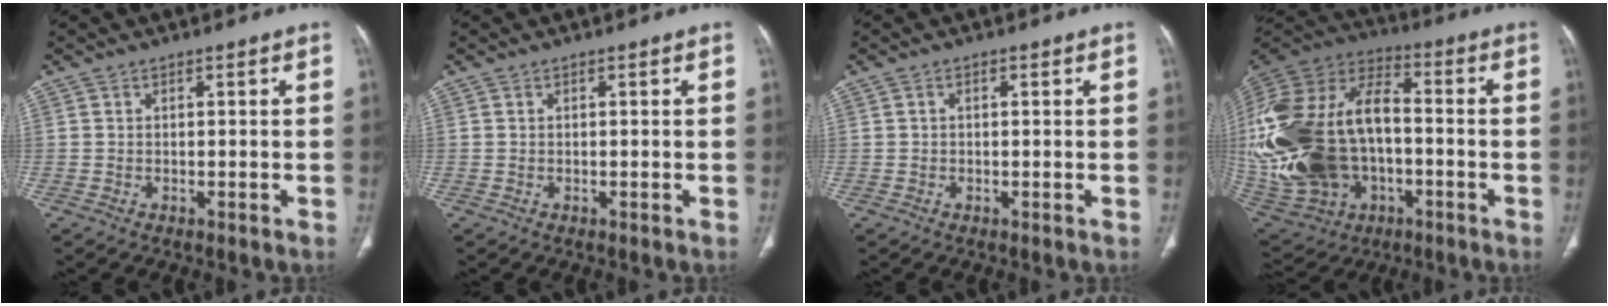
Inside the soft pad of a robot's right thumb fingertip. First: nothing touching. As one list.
[{"total": 0.0}, {"total": 0.6, "force": [0.1, 0.3, 0.5], "torque": [-0.010, 0.003, 0.001]}, {"total": 36.9, "force": [-3.4, 24.2, 27.6], "torque": [-0.687, 0.024, -0.050]}]